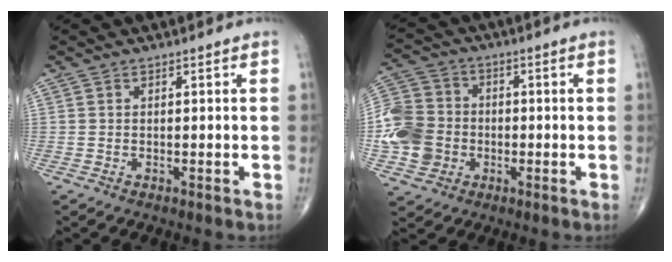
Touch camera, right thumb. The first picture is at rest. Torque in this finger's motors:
{"motor_torque": [0.10, 0.09, 0.32, -0.28, 0.04]}